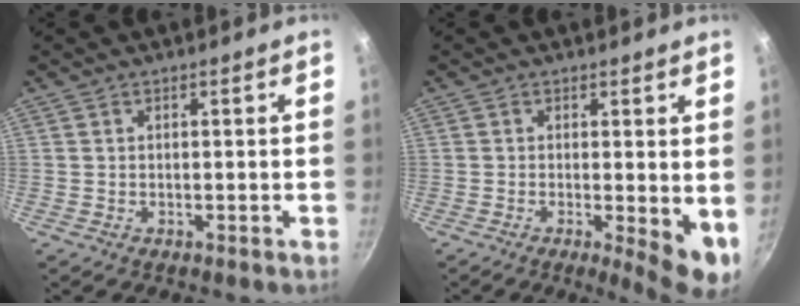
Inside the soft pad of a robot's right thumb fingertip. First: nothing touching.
{"total": 6.9, "force": [-0.4, 1.9, 6.6], "torque": [-0.083, -0.013, -0.003]}